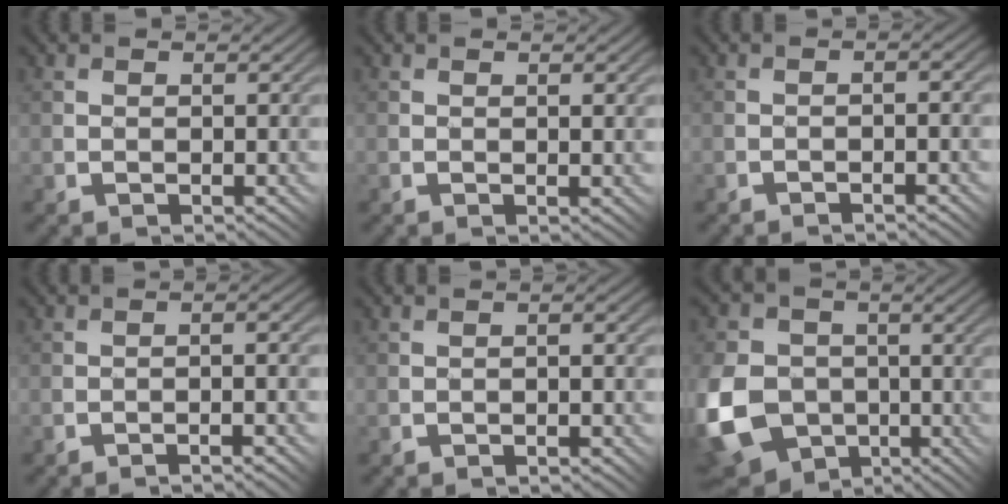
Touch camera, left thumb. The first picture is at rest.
{"total": 1.5, "force": [0.1, 0.0, 1.5], "torque": [-0.023, 0.002, 0.007]}
{"total": 2.1, "force": [-1.4, 0.3, 1.6], "torque": [-0.024, 0.008, -0.022]}
{"total": 3.9, "force": [-2.6, 0.2, 2.9], "torque": [-0.044, 0.005, -0.043]}
{"total": 2.1, "force": [-1.3, 0.5, 1.6], "torque": [-0.023, 0.007, -0.019]}
{"total": 12.4, "force": [-4.4, 9.9, 6.0], "torque": [-0.202, -0.045, -0.084]}